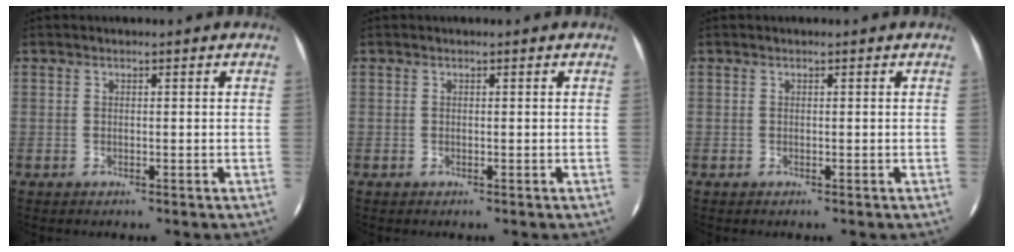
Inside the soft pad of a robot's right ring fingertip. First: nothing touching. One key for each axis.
{"total": 0.0}
{"total": 0.0}